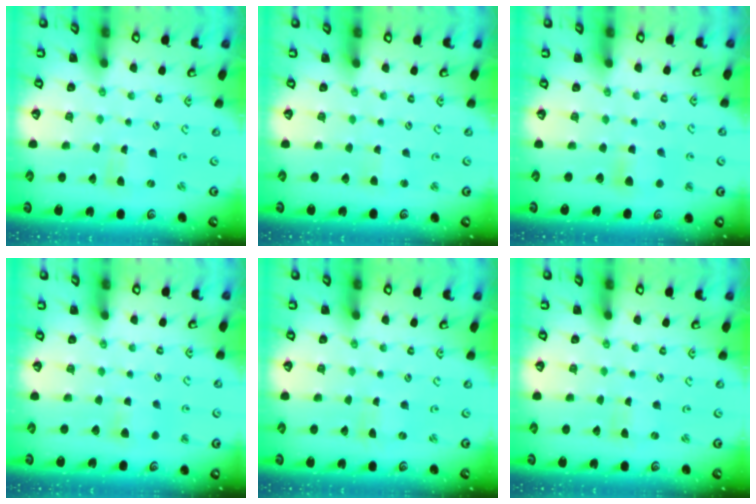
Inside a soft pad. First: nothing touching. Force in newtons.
{"total": 2.7, "press": 2.7, "slide": 0.2}
{"total": 5.0, "press": 5.0, "slide": 0.9}
{"total": 4.5, "press": 4.4, "slide": 0.7}
{"total": 0.0}
{"total": 0.0}